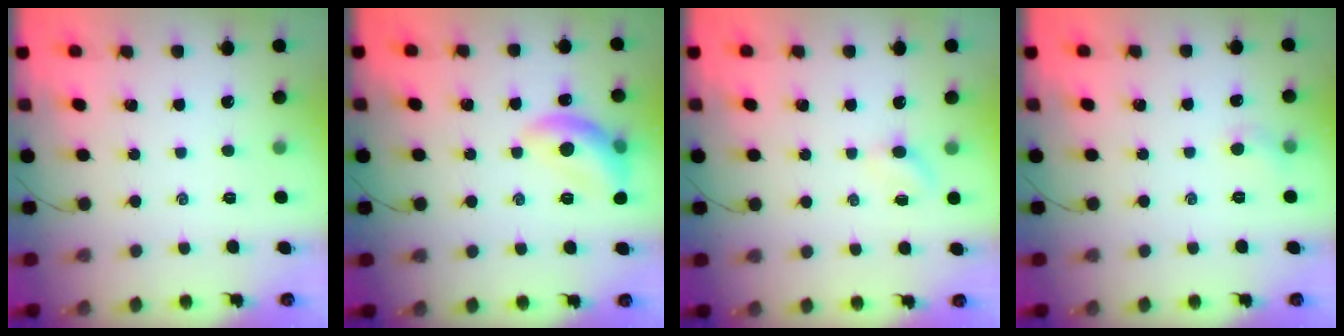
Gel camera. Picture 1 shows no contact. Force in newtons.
{"total": 12.5, "press": 12.4, "slide": 1.1}
{"total": 2.1, "press": 2.0, "slide": 0.7}
{"total": 4.5, "press": 4.2, "slide": 1.6}